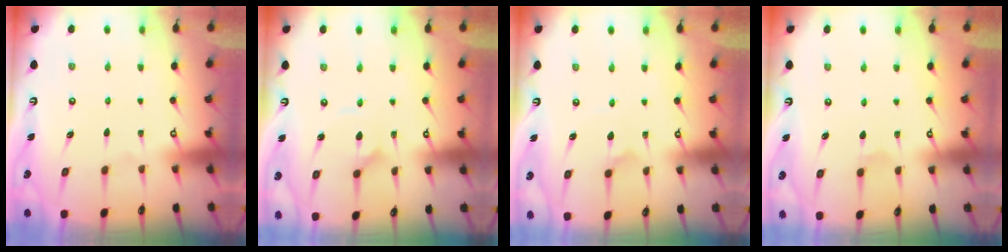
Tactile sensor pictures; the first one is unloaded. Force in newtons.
{"total": 2.9, "press": 2.9, "slide": 0.1}
{"total": 2.3, "press": 2.3, "slide": 0.2}
{"total": 2.0, "press": 2.0, "slide": 0.2}